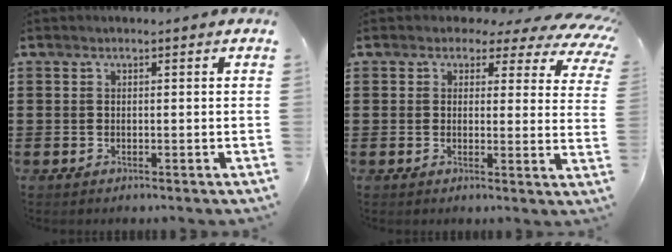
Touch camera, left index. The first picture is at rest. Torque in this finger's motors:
{"motor_torque": [2.14, 0.00, 0.48, -0.01]}